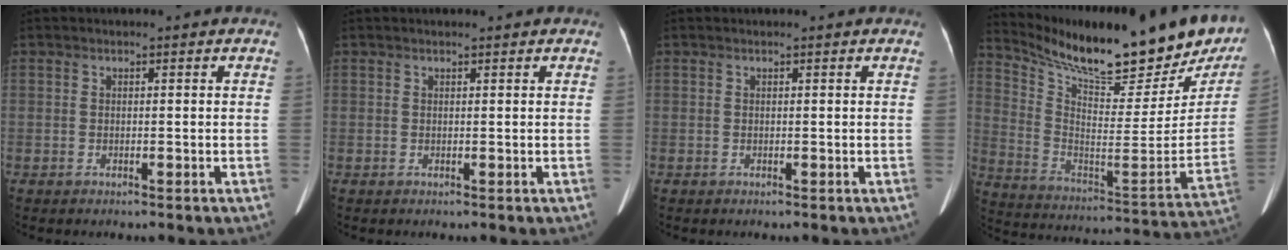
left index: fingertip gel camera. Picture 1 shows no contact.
{"total": 2.0, "force": [1.8, 0.3, 0.7], "torque": [-0.011, 0.020, 0.025]}
{"total": 1.1, "force": [1.1, 0.2, 0.1], "torque": [-0.012, 0.019, 0.015]}
{"total": 29.0, "force": [24.3, 5.5, 14.8], "torque": [-0.247, -0.060, 0.346]}